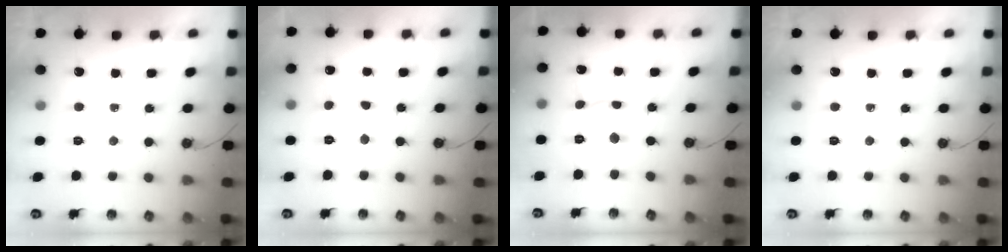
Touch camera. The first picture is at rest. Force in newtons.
{"total": 4.8, "press": 4.7, "slide": 0.6}
{"total": 1.0, "press": 1.0, "slide": 0.2}
{"total": 0.0}